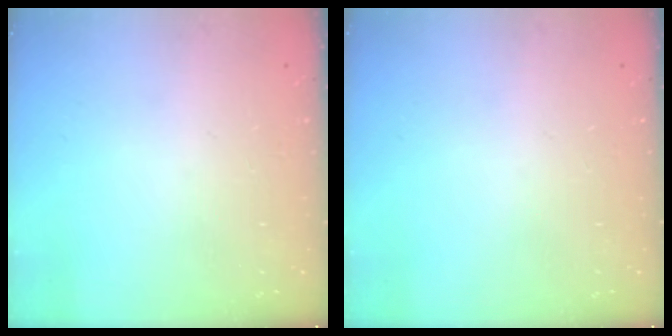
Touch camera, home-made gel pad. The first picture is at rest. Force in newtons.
{"total": 0.0}